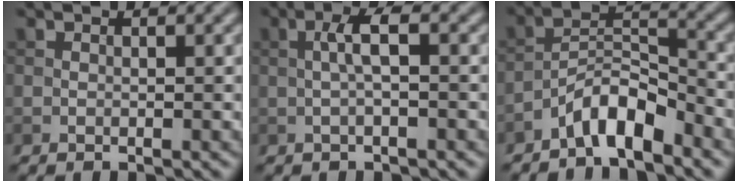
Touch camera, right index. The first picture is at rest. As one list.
[{"total": 2.5, "force": [0.0, 0.4, 2.5], "torque": [-0.048, 0.009, -0.004]}, {"total": 5.3, "force": [-4.0, 1.6, 3.1], "torque": [-0.049, 0.011, -0.079]}]